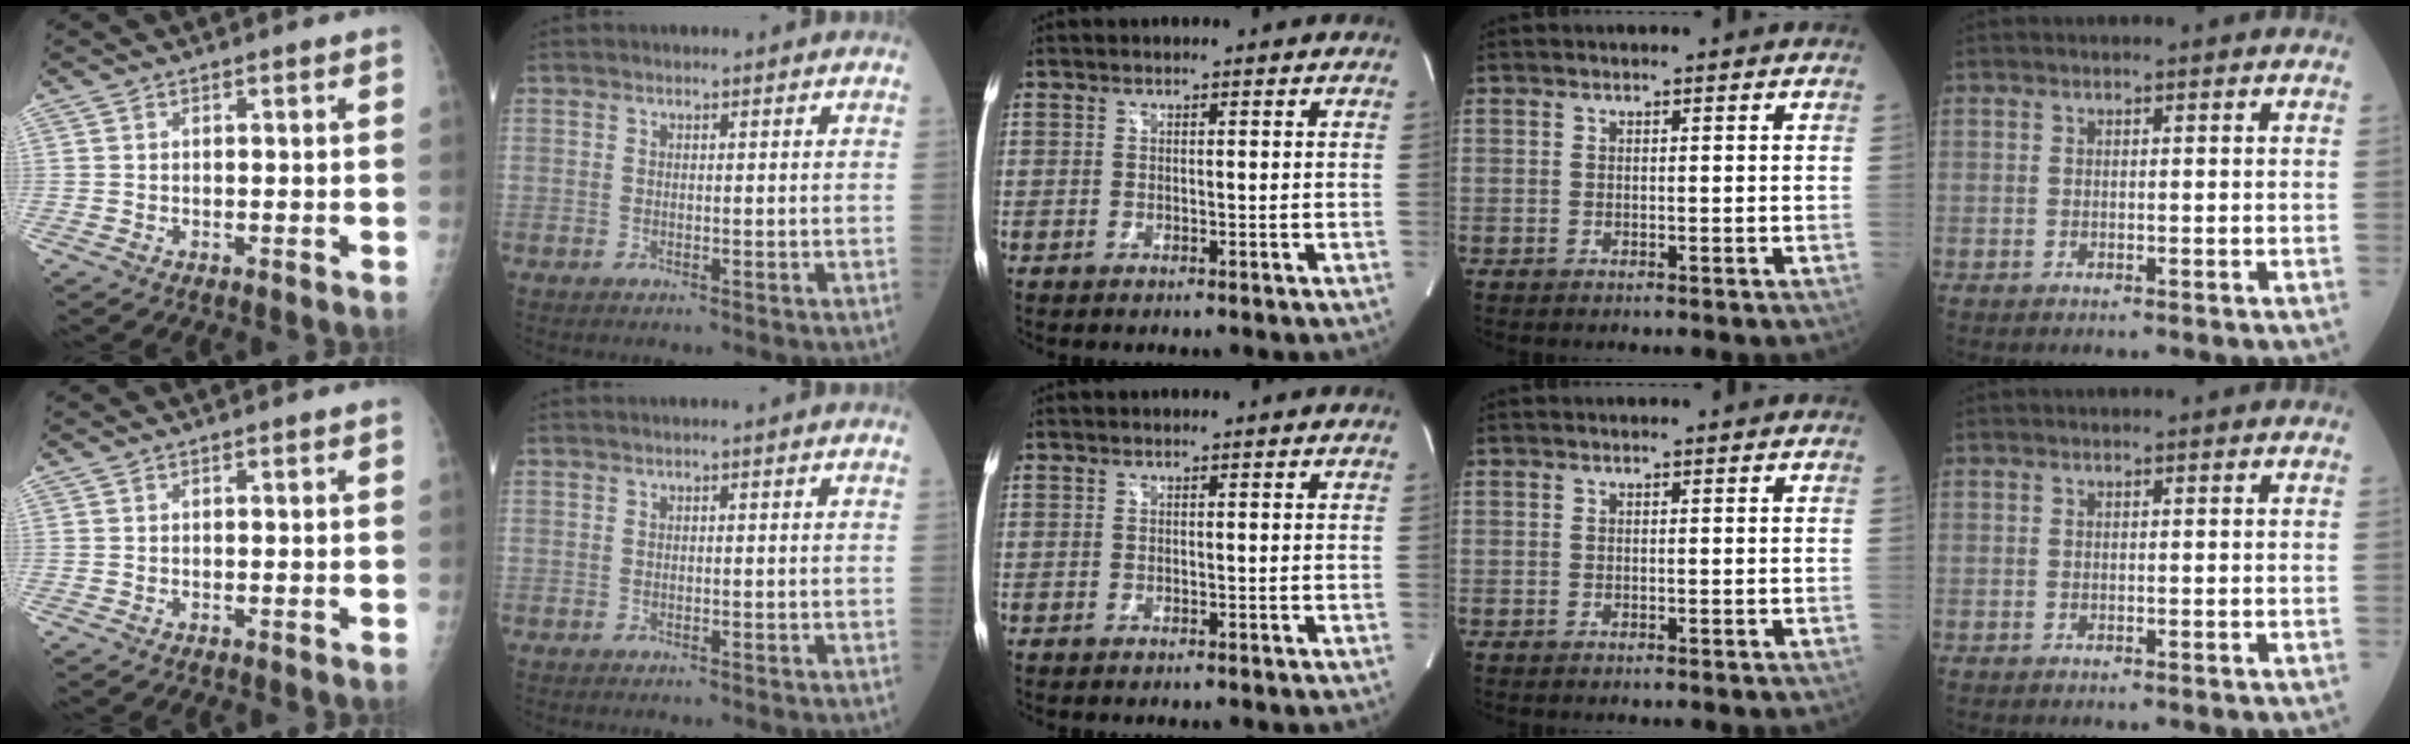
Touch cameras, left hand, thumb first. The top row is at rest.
{}